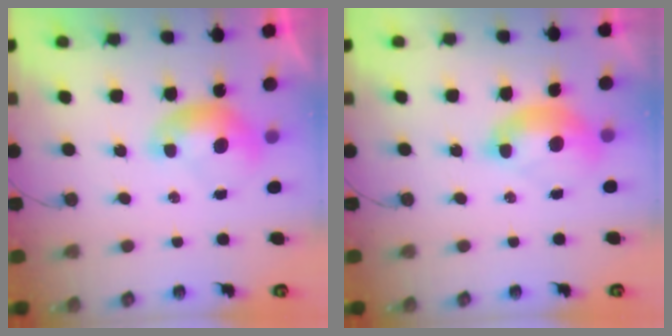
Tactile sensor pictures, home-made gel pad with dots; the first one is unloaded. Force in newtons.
{"total": 2.6, "press": 2.6, "slide": 0.6}